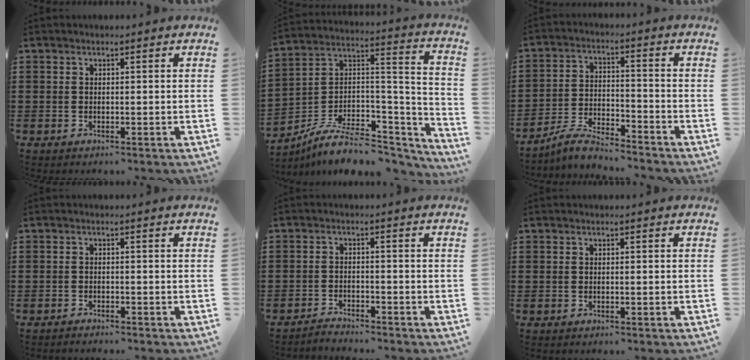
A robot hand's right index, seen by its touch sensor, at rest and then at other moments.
{"total": 9.3, "force": [-6.5, 3.8, 5.6], "torque": [-0.105, 0.012, -0.123]}
{"total": 5.5, "force": [-5.3, 0.3, 1.6], "torque": [-0.049, -0.003, -0.107]}
{"total": 1.1, "force": [-1.1, 0.0, 0.0], "torque": [-0.002, 0.002, -0.023]}
{"total": 2.1, "force": [-2.1, 0.0, -0.1], "torque": [-0.006, 0.003, -0.045]}
{"total": 0.0}